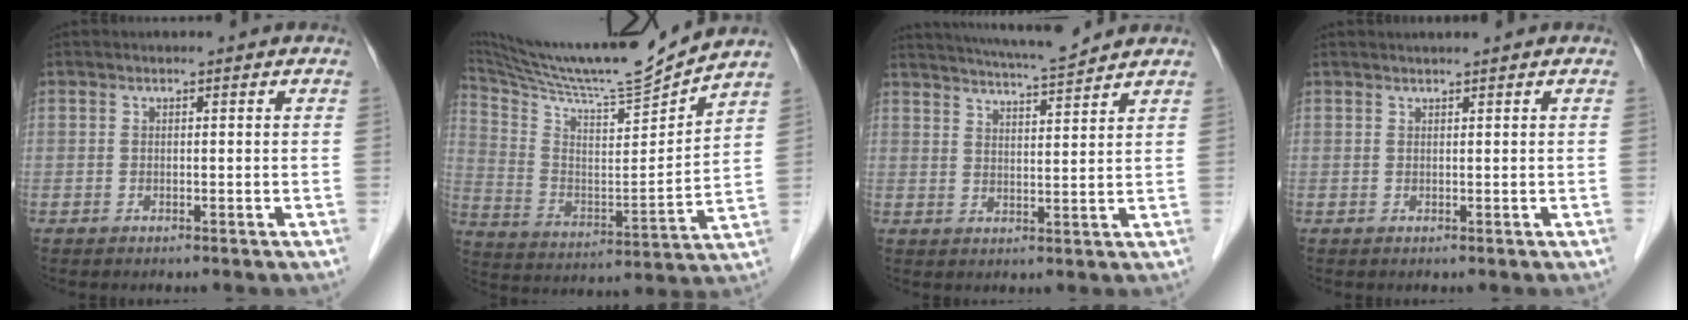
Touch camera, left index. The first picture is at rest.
{"total": 19.8, "force": [18.2, -1.0, 7.5], "torque": [-0.152, -0.037, 0.304]}
{"total": 8.8, "force": [8.2, -0.7, 3.1], "torque": [-0.059, 0.005, 0.127]}
{"total": 1.3, "force": [1.1, -0.2, 0.5], "torque": [-0.006, 0.010, 0.024]}